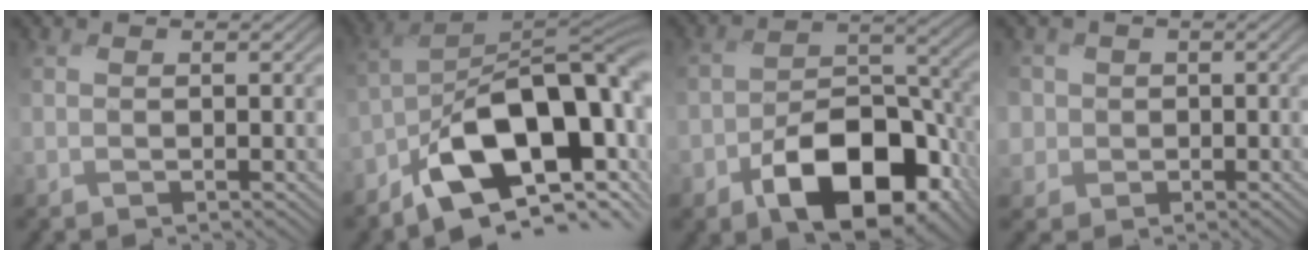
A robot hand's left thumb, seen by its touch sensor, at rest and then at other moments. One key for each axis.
{"total": 14.8, "fx": -7.0, "fy": 7.8, "fz": 10.4, "tx": -0.140, "ty": 0.000, "tz": -0.150}
{"total": 13.0, "fx": -6.8, "fy": 7.4, "fz": 8.2, "tx": -0.131, "ty": -0.027, "tz": -0.116}
{"total": 3.5, "fx": -0.6, "fy": 3.4, "fz": -0.1, "tx": -0.006, "ty": -0.011, "tz": -0.030}